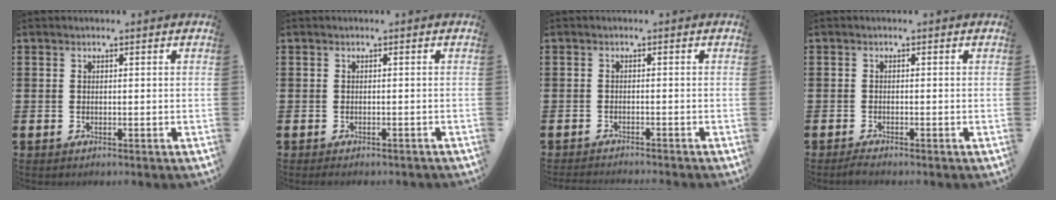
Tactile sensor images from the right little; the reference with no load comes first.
{"total": 0.5, "force": [-0.5, 0.1, 0.2], "torque": [-0.005, -0.002, -0.010]}
{"total": 1.0, "force": [-1.0, -0.2, 0.0], "torque": [-0.001, 0.000, -0.021]}
{"total": 1.0, "force": [-0.8, 0.1, 0.6], "torque": [-0.011, -0.002, -0.015]}